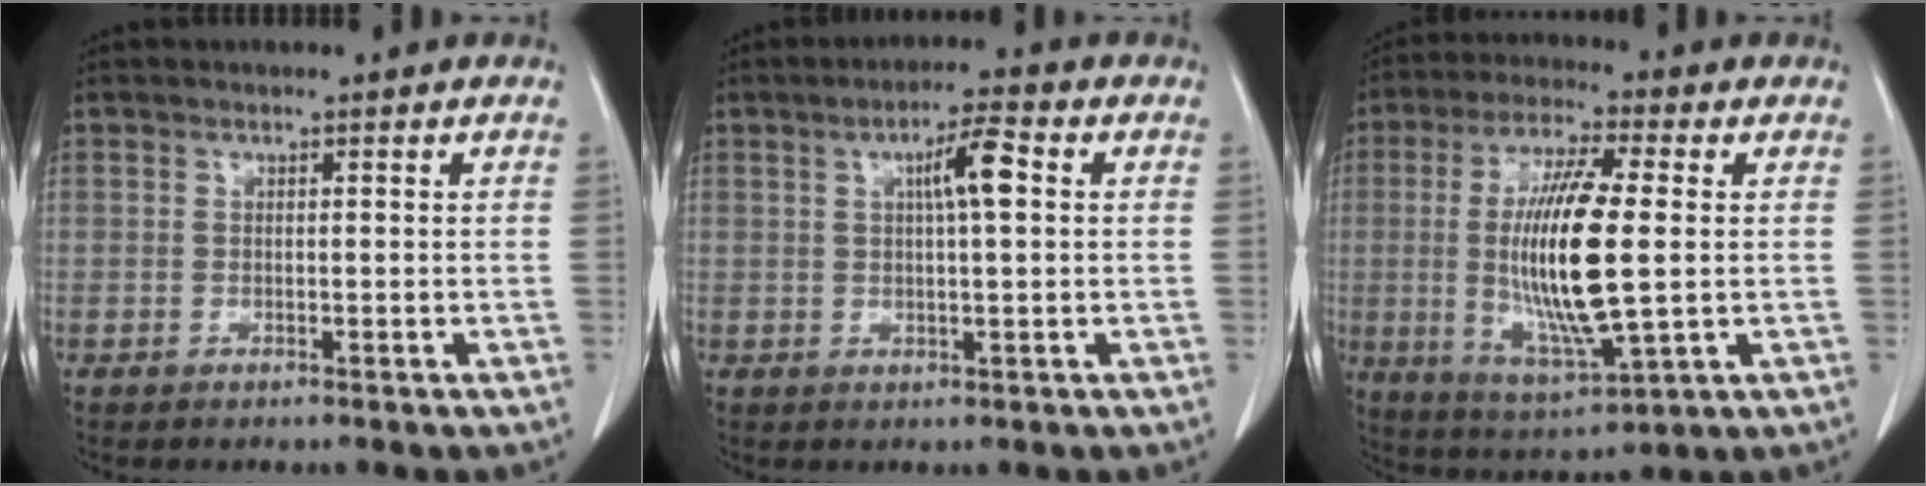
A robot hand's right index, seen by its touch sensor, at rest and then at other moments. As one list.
[{"total": 5.4, "force": [1.3, 0.5, 5.2], "torque": [-0.090, 0.009, 0.020]}, {"total": 16.1, "force": [0.1, 2.4, 16.0], "torque": [-0.317, -0.018, 0.002]}]